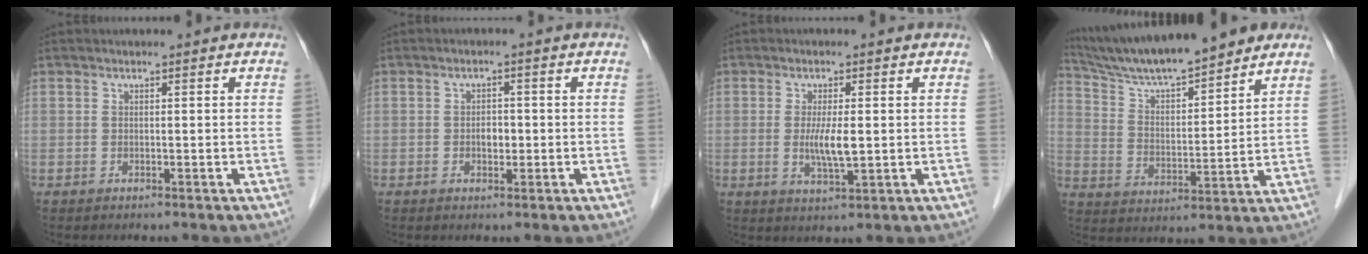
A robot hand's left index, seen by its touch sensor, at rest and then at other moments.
{"total": 2.0, "force": [-0.5, 1.3, 1.5], "torque": [-0.022, 0.005, -0.008]}
{"total": 4.4, "force": [-0.2, 0.7, 4.3], "torque": [-0.085, -0.007, -0.002]}
{"total": 15.3, "force": [13.6, 1.6, 6.9], "torque": [-0.123, 0.015, 0.232]}